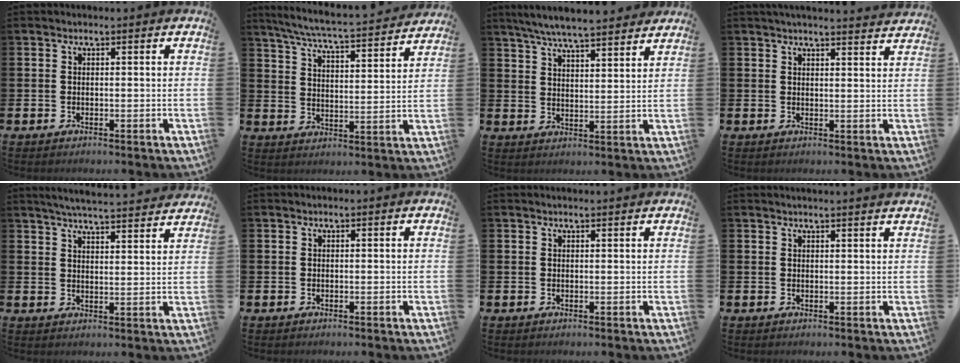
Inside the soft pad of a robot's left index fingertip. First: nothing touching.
{"total": 6.6, "force": [6.3, 0.2, 2.2], "torque": [-0.069, -0.049, 0.107]}
{"total": 6.4, "force": [6.2, 0.3, 1.7], "torque": [-0.051, -0.034, 0.109]}
{"total": 3.1, "force": [3.1, -0.2, 0.3], "torque": [-0.001, -0.019, 0.054]}
{"total": 5.4, "force": [5.3, 0.0, 1.1], "torque": [-0.032, -0.034, 0.094]}
{"total": 0.0}
{"total": 0.6, "force": [0.6, -0.1, 0.1], "torque": [0.001, -0.001, 0.010]}
{"total": 1.2, "force": [1.2, -0.2, 0.1], "torque": [0.003, -0.006, 0.021]}